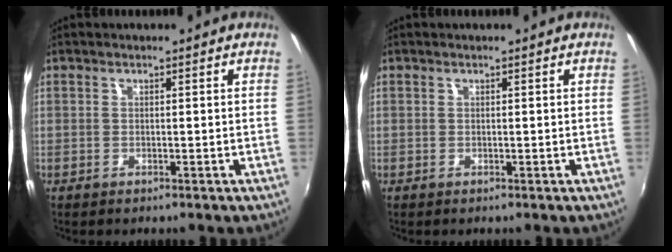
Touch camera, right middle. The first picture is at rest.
{"total": 0.0}